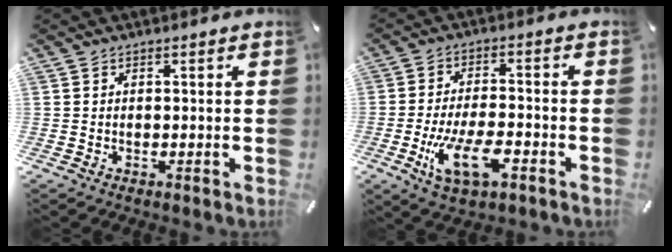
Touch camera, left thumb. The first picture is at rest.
{"total": 11.9, "force": [-4.7, 5.3, 9.5], "torque": [-0.197, 0.008, -0.083]}